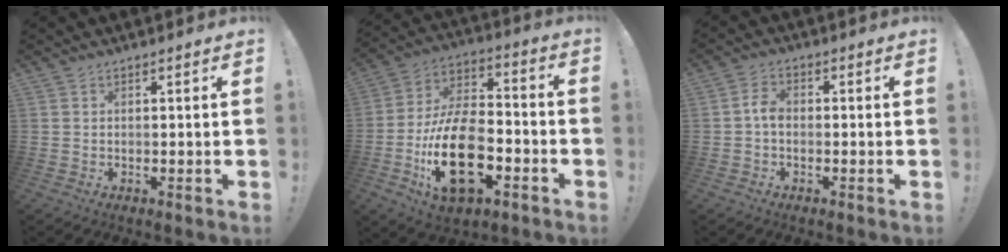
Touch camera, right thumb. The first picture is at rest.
{"total": 22.7, "force": [-8.2, 12.6, 17.0], "torque": [-0.312, 0.045, -0.132]}
{"total": 4.1, "force": [-0.8, 2.6, 3.1], "torque": [-0.058, 0.015, -0.013]}